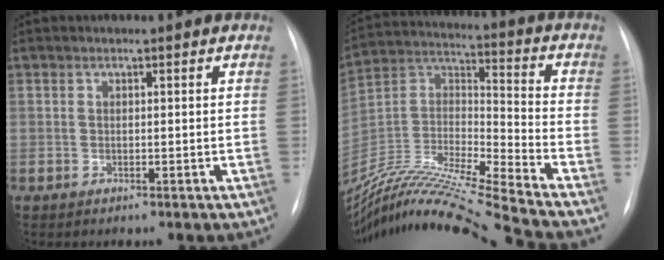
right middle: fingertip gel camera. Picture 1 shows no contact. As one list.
[{"total": 23.5, "force": [-20.9, -2.3, 10.4], "torque": [-0.233, -0.024, -0.376]}]